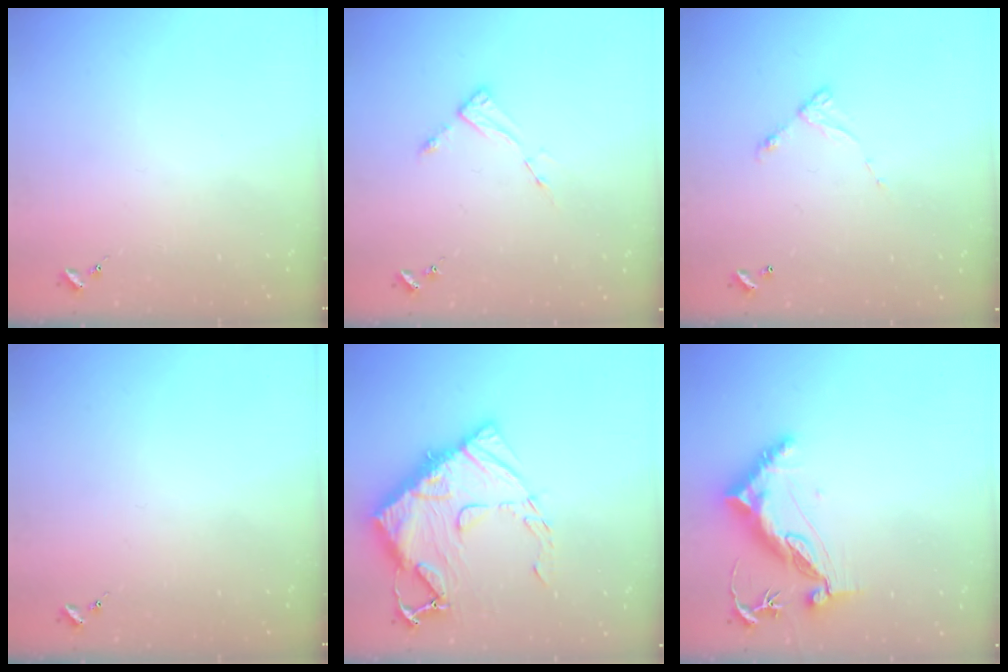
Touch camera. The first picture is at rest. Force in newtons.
{"total": 3.4, "press": 3.4, "slide": 0.4}
{"total": 6.1, "press": 6.1, "slide": 0.5}
{"total": 0.0}
{"total": 18.3, "press": 18.2, "slide": 2.1}
{"total": 10.7, "press": 10.6, "slide": 1.2}